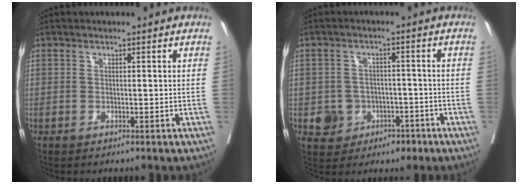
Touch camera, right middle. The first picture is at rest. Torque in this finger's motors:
{"motor_torque": [0.38, -0.40, 0.14, 0.02]}